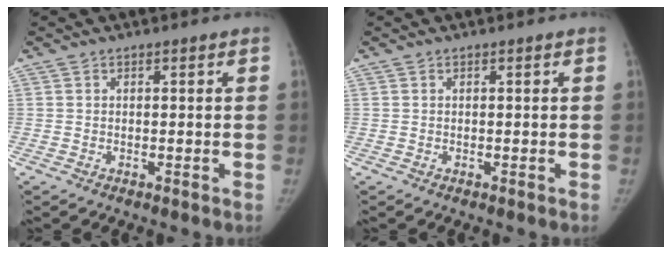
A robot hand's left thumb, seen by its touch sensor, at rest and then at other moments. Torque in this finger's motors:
{"motor_torque": [0.08, 0.01, 0.25, -0.24, 0.03]}